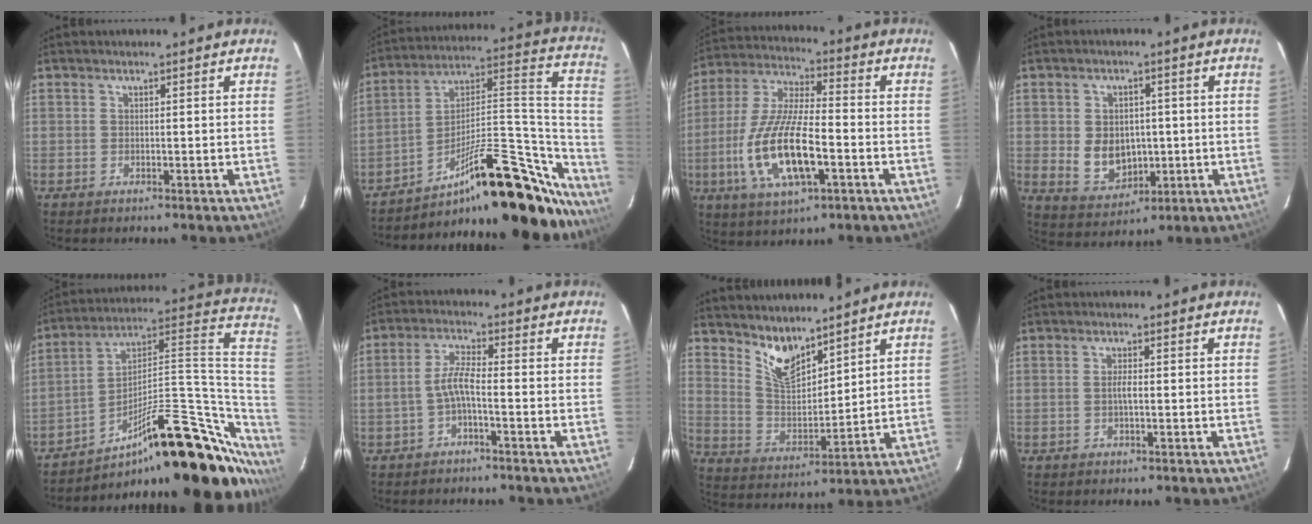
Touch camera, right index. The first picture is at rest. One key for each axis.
{"total": 31.1, "fx": -24.2, "fy": 8.9, "fz": 17.3, "tx": -0.207, "ty": 0.049, "tz": -0.351}
{"total": 17.0, "fx": -5.2, "fy": 5.7, "fz": 15.1, "tx": -0.321, "ty": -0.012, "tz": -0.094}
{"total": 8.3, "fx": -0.4, "fy": 6.6, "fz": 5.0, "tx": -0.107, "ty": -0.001, "tz": 0.015}
{"total": 29.8, "fx": -17.0, "fy": 10.7, "fz": 22.0, "tx": -0.280, "ty": 0.044, "tz": -0.251}
{"total": 3.9, "fx": -1.8, "fy": 0.5, "fz": 3.4, "tx": -0.076, "ty": 0.010, "tz": -0.035}
{"total": 8.8, "fx": 7.0, "fy": 3.3, "fz": 4.3, "tx": -0.075, "ty": -0.006, "tz": 0.139}
{"total": 1.5, "fx": -0.3, "fy": 0.3, "fz": 1.5, "tx": -0.029, "ty": 0.002, "tz": -0.007}